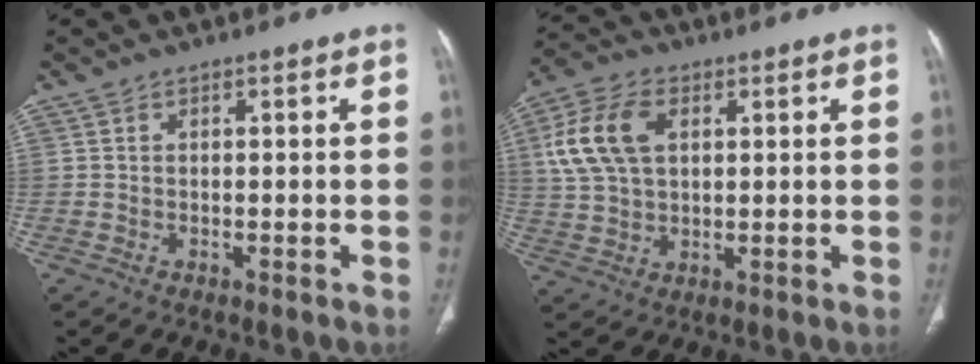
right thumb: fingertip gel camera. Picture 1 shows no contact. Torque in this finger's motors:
{"motor_torque": [-0.78, 1.08, 0.60, -0.09, 0.12]}